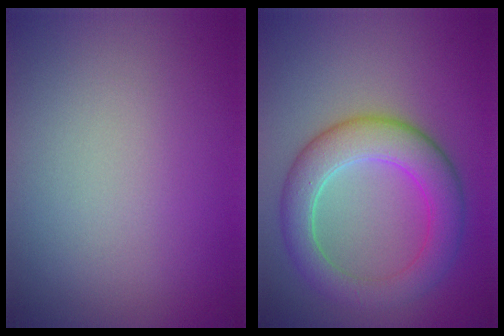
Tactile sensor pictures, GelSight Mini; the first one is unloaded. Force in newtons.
{"total": 6.1, "press": 6.1, "slide": 0.1}